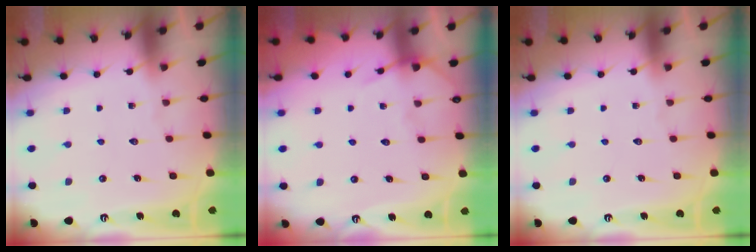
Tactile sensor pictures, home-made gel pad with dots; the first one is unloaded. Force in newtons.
{"total": 5.3, "press": 5.3, "slide": 0.5}
{"total": 0.0}